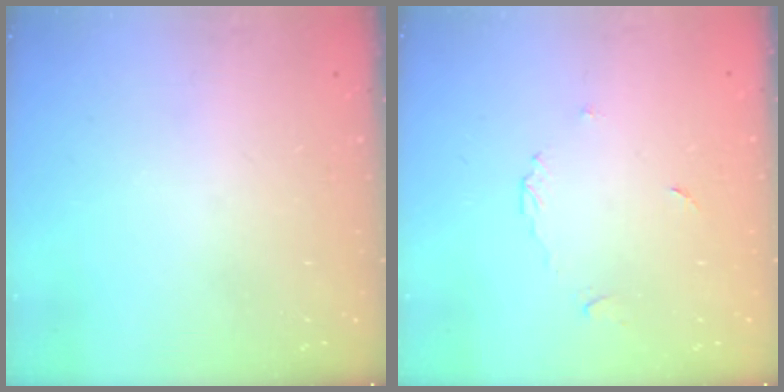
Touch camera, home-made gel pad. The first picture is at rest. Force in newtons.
{"total": 3.8, "press": 3.8, "slide": 0.5}